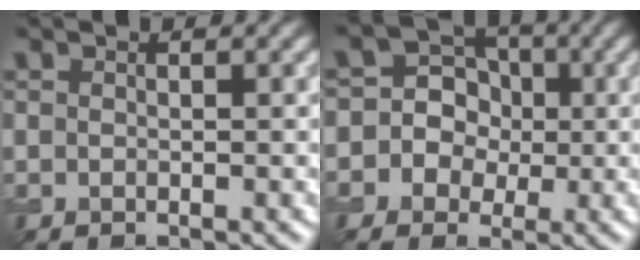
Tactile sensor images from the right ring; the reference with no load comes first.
{"total": 6.1, "force": [-0.2, 5.8, 1.8], "torque": [-0.006, 0.038, -0.040]}